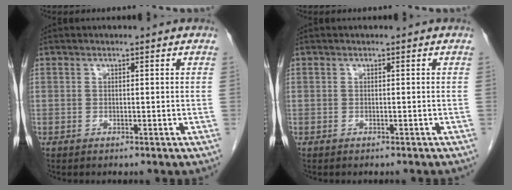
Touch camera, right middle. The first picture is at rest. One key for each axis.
{"total": 1.3, "fx": -1.2, "fy": 0.1, "fz": 0.4, "tx": -0.010, "ty": -0.001, "tz": -0.016}